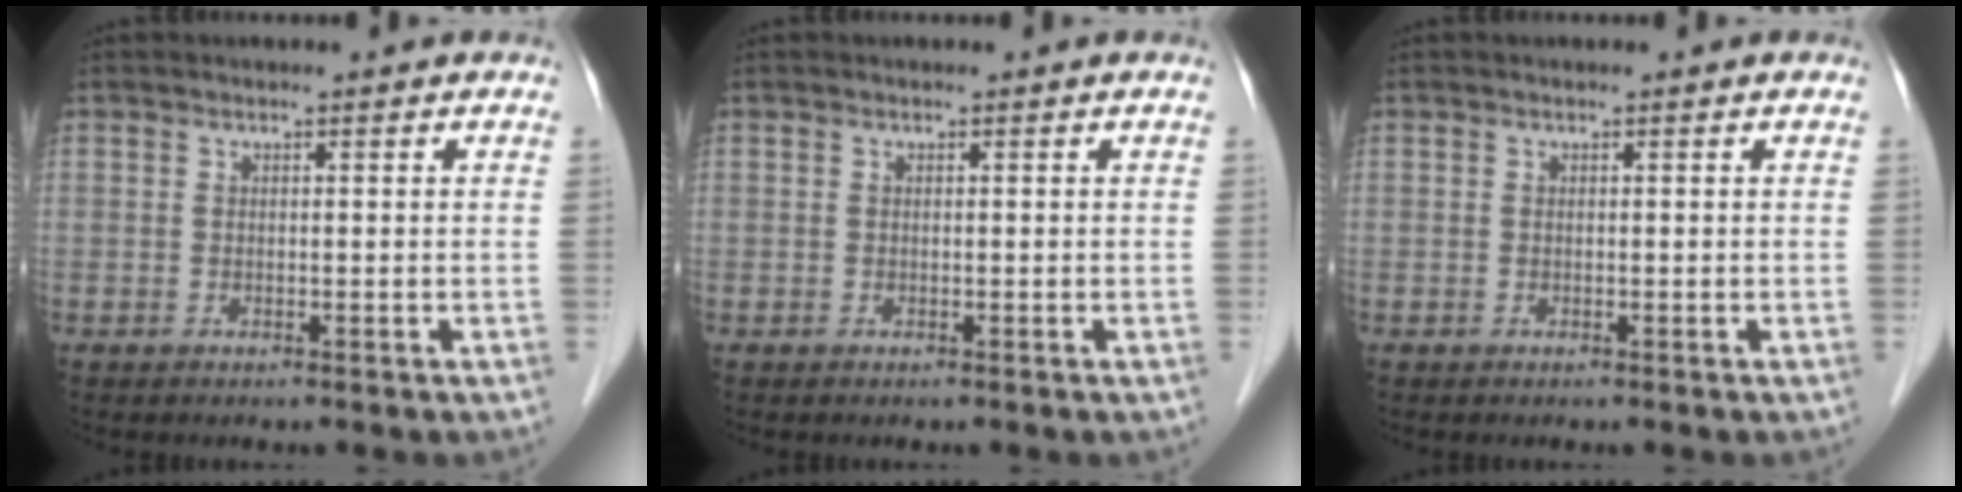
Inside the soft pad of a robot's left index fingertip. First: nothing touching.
{"total": 0.0}
{"total": 0.0}